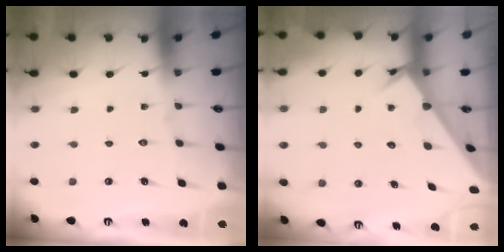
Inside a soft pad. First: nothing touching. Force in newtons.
{"total": 2.9, "press": 2.9, "slide": 0.1}